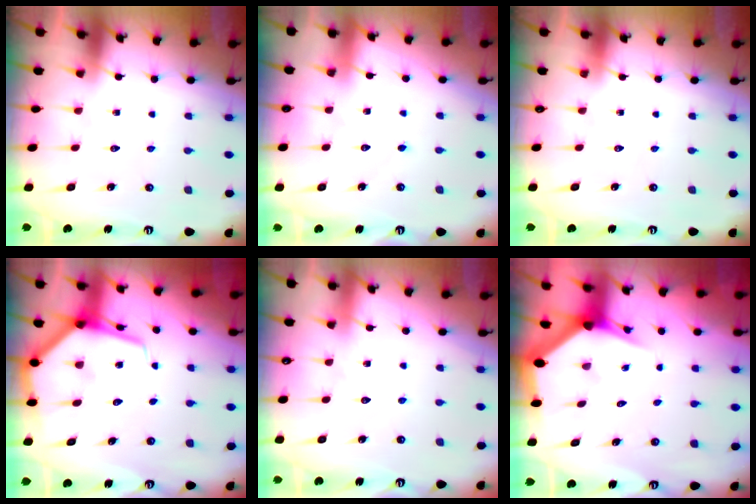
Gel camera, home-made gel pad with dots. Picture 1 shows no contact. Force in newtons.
{"total": 2.5, "press": 2.5, "slide": 0.2}
{"total": 0.0}
{"total": 8.3, "press": 8.3, "slide": 0.9}
{"total": 2.7, "press": 2.7, "slide": 0.4}
{"total": 2.9, "press": 2.9, "slide": 0.2}